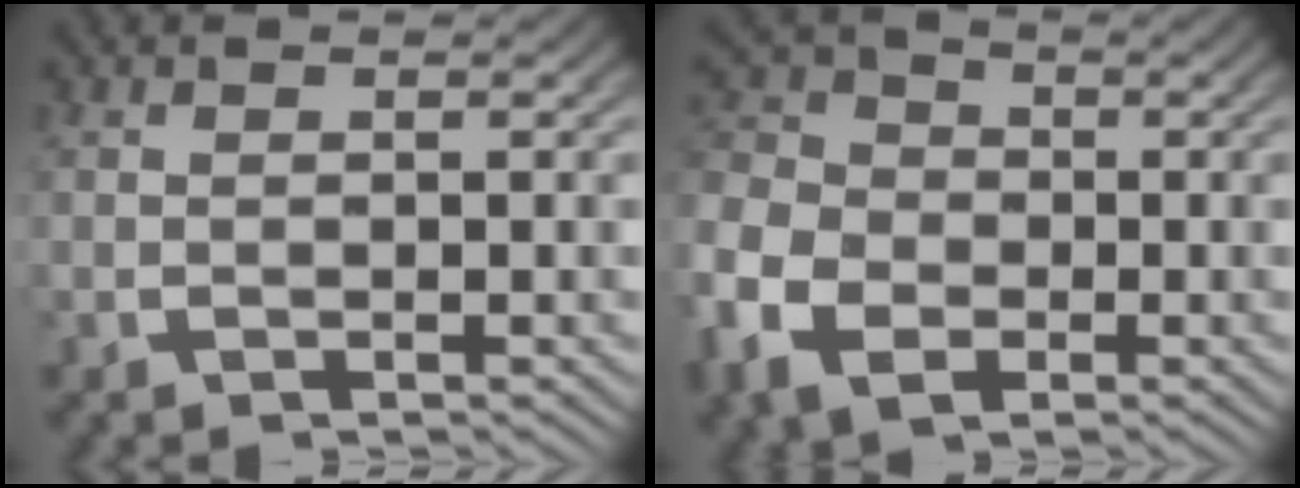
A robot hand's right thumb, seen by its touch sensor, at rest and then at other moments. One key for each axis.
{"total": 7.8, "fx": -2.3, "fy": 6.4, "fz": 3.9, "tx": -0.107, "ty": -0.028, "tz": -0.038}